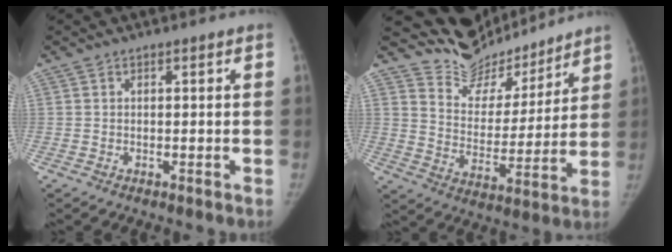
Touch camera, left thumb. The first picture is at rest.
{"total": 14.2, "force": [13.5, 4.4, 0.3], "torque": [0.030, -0.103, 0.225]}